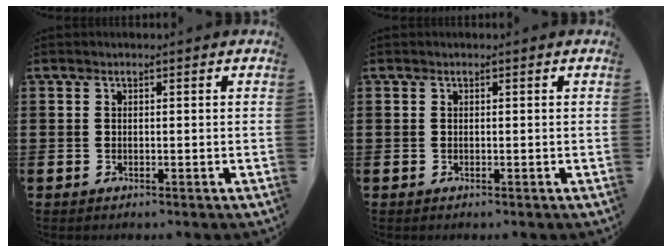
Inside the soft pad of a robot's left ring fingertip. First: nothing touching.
{"total": 0.0}